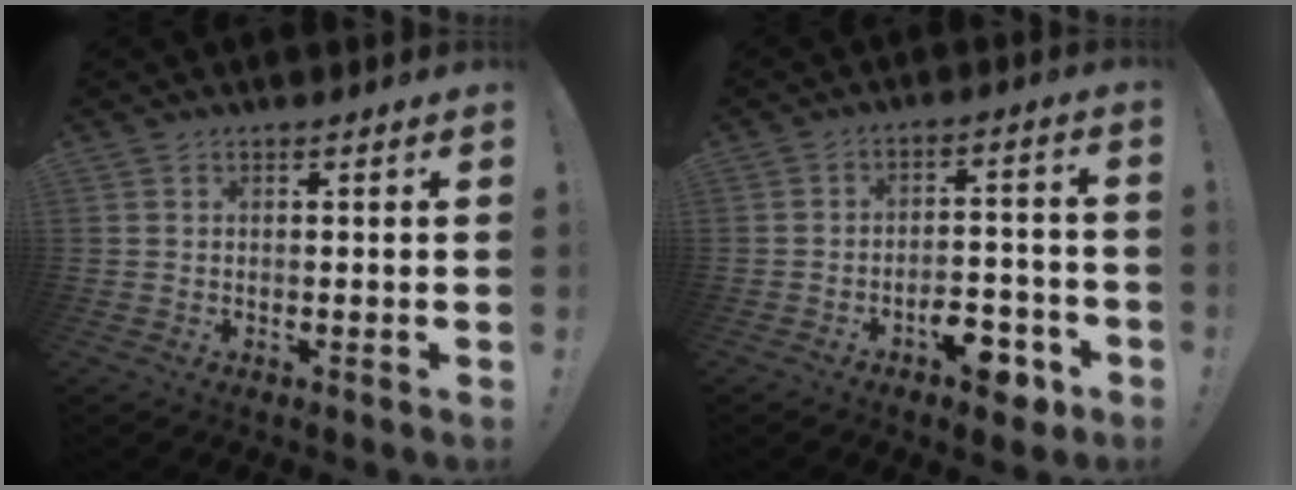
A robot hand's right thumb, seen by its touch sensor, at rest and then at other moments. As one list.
[{"total": 8.7, "force": [-5.4, 3.9, 5.5], "torque": [-0.067, 0.042, -0.088]}]